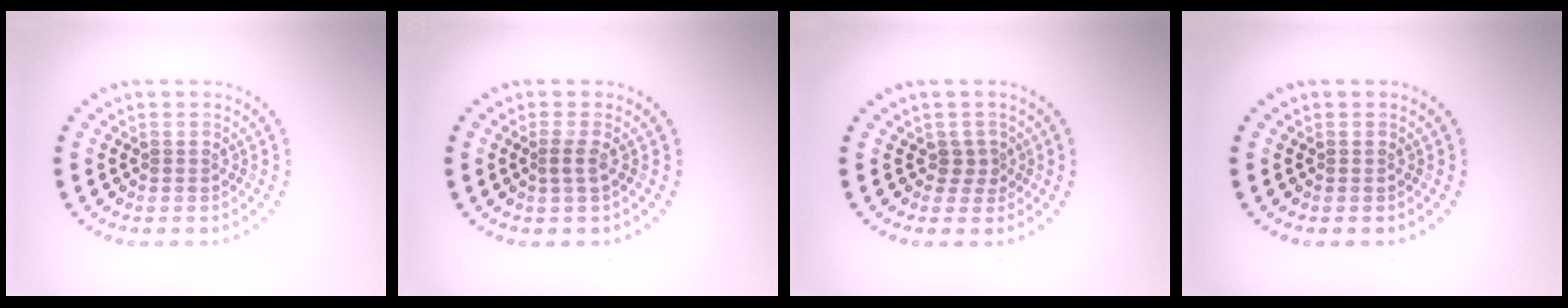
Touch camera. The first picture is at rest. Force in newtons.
{"total": 1.2, "press": 0.9, "slide": 0.8}
{"total": 1.4, "press": 0.9, "slide": 1.1}
{"total": 0.0}